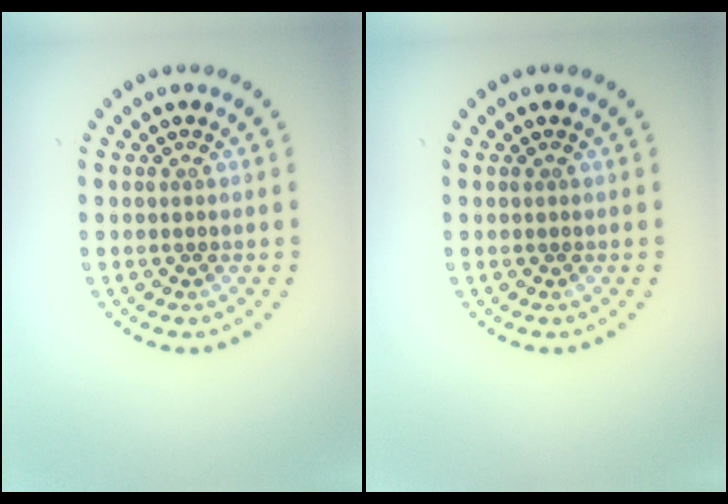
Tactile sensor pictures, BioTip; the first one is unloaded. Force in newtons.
{"total": 0.0}